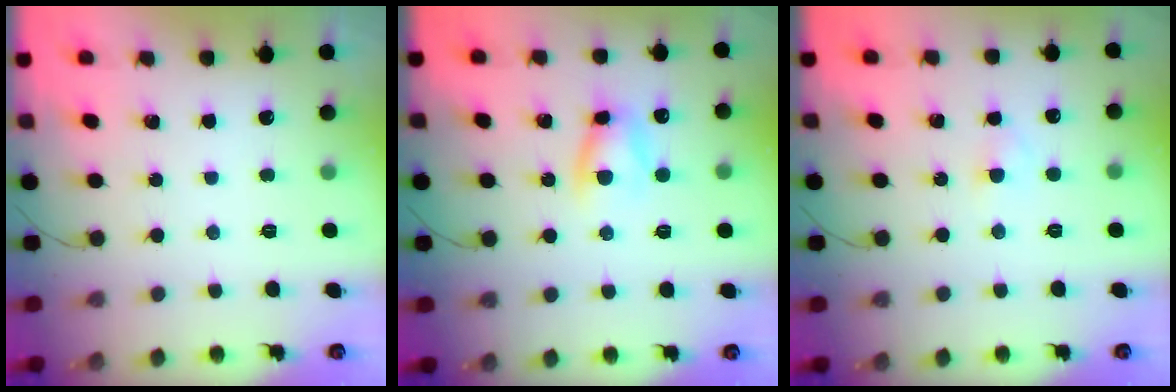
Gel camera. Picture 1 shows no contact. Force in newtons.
{"total": 6.8, "press": 6.8, "slide": 1.0}
{"total": 2.1, "press": 1.9, "slide": 0.9}